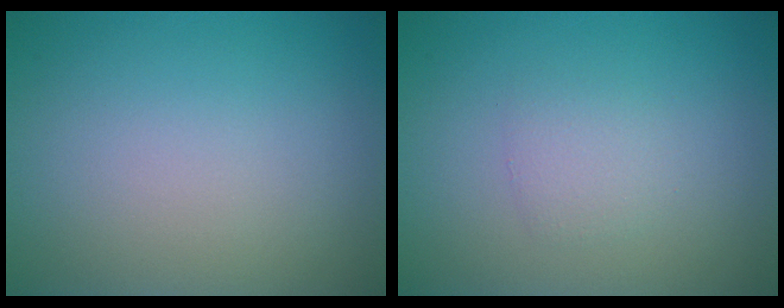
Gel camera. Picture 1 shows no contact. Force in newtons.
{"total": 1.4, "press": 1.4, "slide": 0.1}